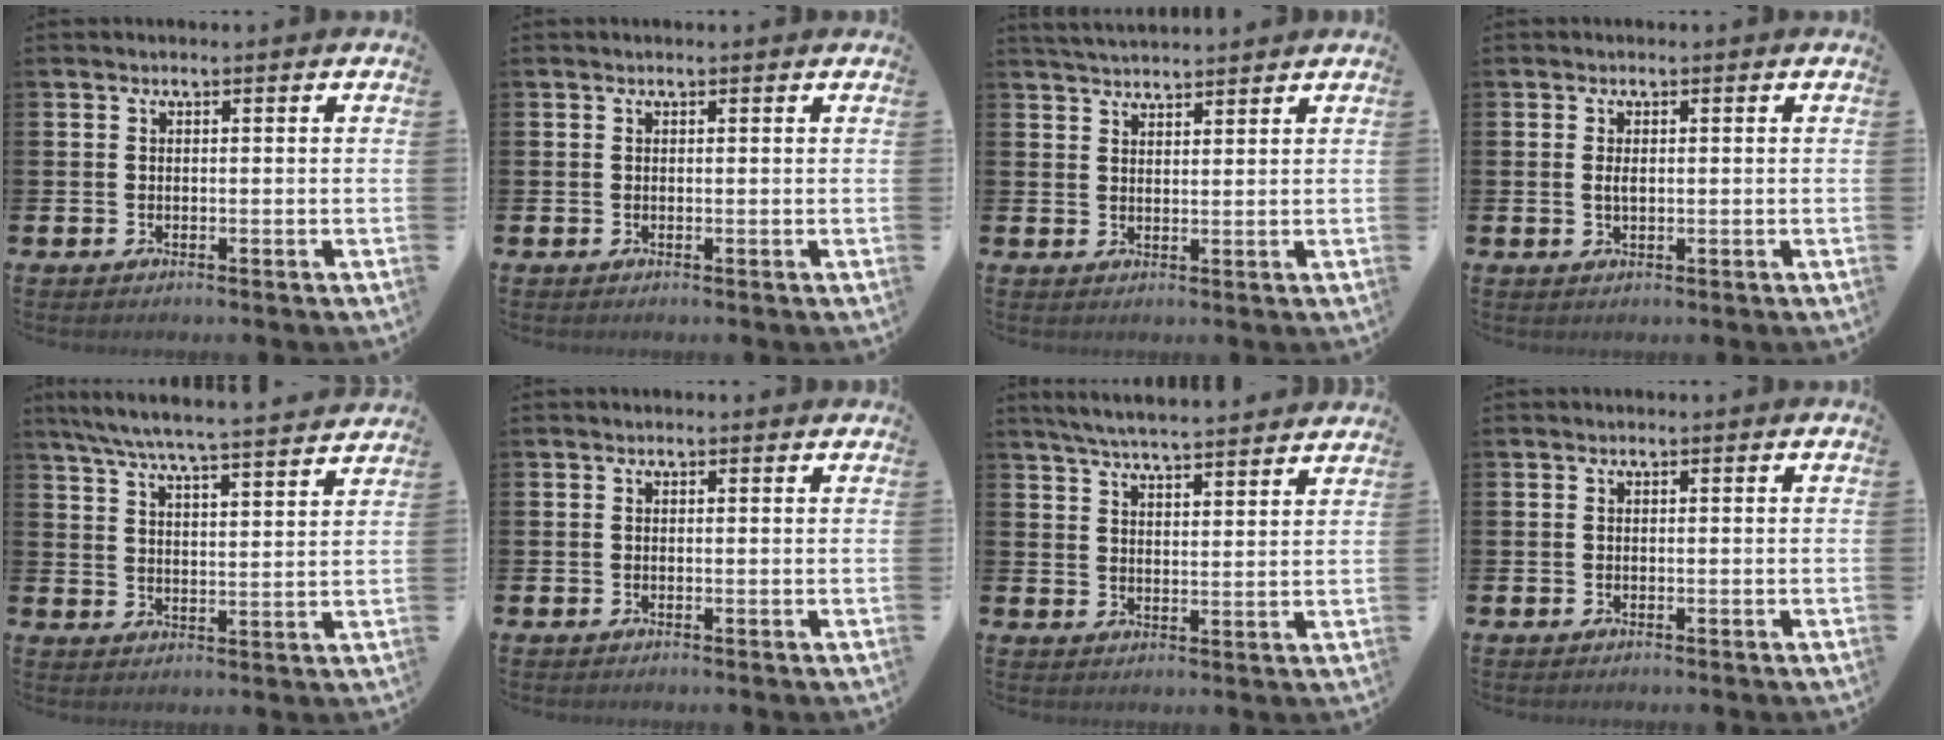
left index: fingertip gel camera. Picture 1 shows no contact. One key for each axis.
{"total": 0.0}
{"total": 3.3, "fx": 3.3, "fy": 0.1, "fz": 0.2, "tx": -0.009, "ty": -0.015, "tz": 0.060}
{"total": 1.1, "fx": 0.2, "fy": 0.5, "fz": 1.0, "tx": -0.015, "ty": 0.002, "tz": 0.001}
{"total": 6.9, "fx": 6.5, "fy": -0.1, "fz": 2.4, "tx": -0.069, "ty": -0.043, "tz": 0.113}
{"total": 0.0}
{"total": 5.6, "fx": 5.5, "fy": -0.1, "fz": 1.0, "tx": -0.032, "ty": -0.035, "tz": 0.096}
{"total": 0.0}